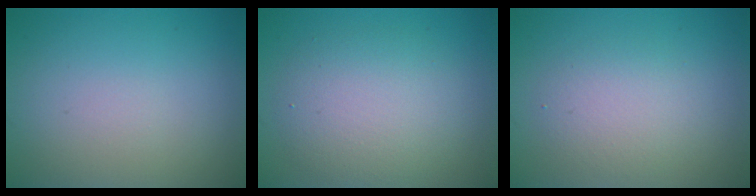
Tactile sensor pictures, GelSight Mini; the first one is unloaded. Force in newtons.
{"total": 4.8, "press": 4.8, "slide": 0.4}
{"total": 3.0, "press": 3.0, "slide": 0.2}